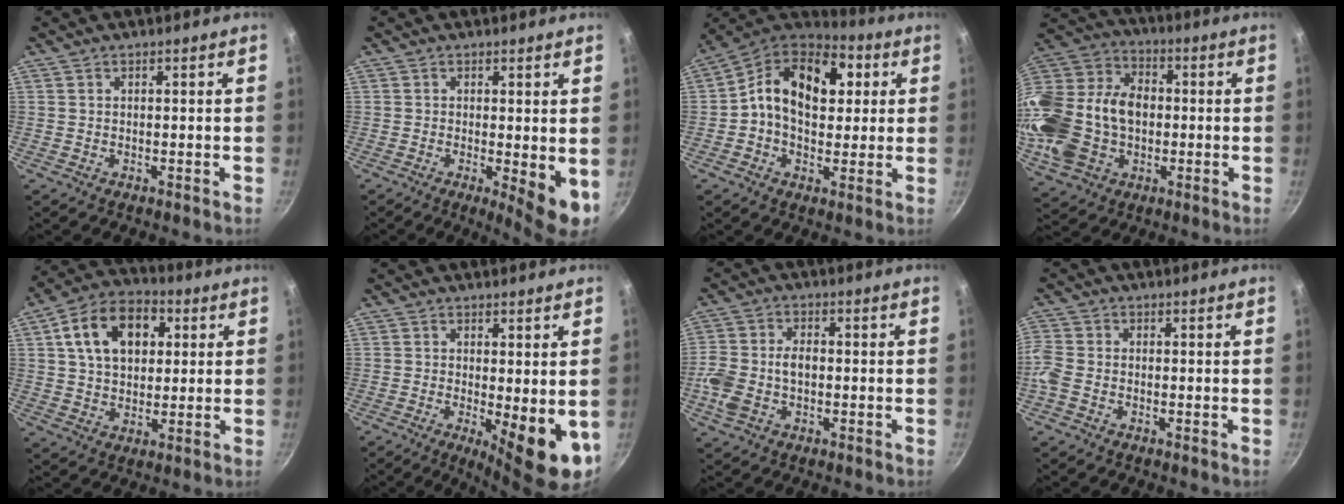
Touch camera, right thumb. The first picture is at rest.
{"total": 6.6, "force": [-0.5, 1.9, 6.3], "torque": [-0.081, -0.013, -0.003]}
{"total": 17.3, "force": [3.4, 12.0, 12.0], "torque": [-0.162, 0.016, 0.032]}
{"total": 24.4, "force": [-2.1, 18.0, 16.3], "torque": [-0.331, 0.046, -0.032]}
{"total": 14.5, "force": [4.1, 9.9, 9.8], "torque": [-0.139, 0.014, 0.057]}
{"total": 10.2, "force": [-1.7, 3.1, 9.6], "torque": [-0.113, -0.010, -0.013]}
{"total": 9.0, "force": [-1.7, 5.9, 6.6], "torque": [-0.132, 0.021, -0.041]}
{"total": 4.7, "force": [-2.1, 3.3, 2.5], "torque": [-0.065, 0.006, -0.059]}